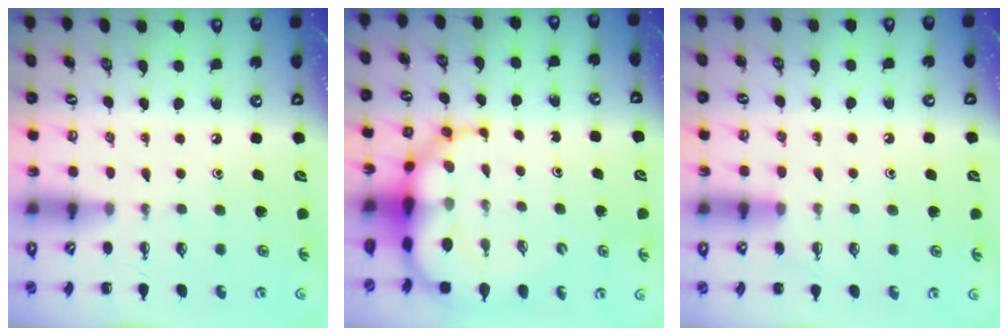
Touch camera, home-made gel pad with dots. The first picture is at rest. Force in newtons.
{"total": 9.2, "press": 8.7, "slide": 3.0}
{"total": 5.4, "press": 5.1, "slide": 1.8}